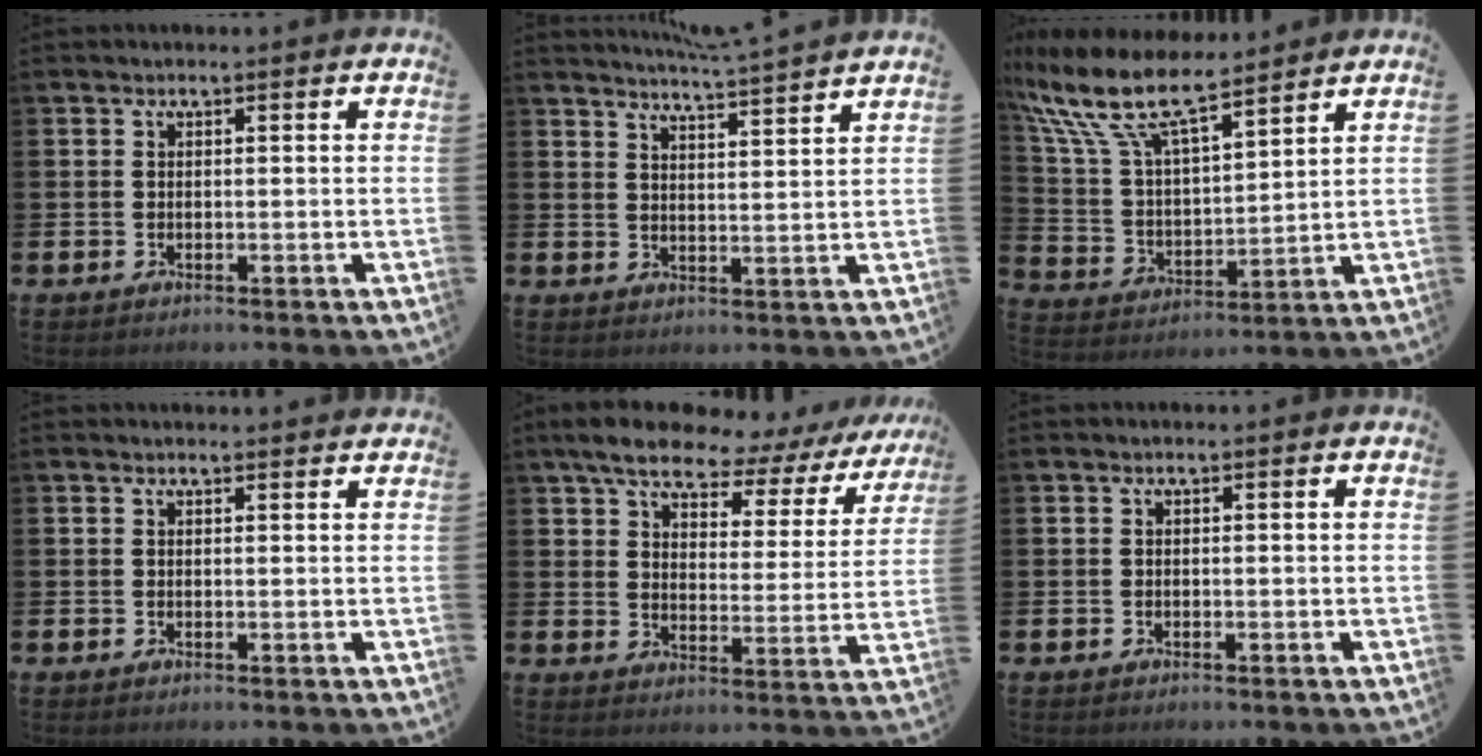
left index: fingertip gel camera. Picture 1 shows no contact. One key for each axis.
{"total": 5.1, "fx": 5.0, "fy": -1.1, "fz": 0.7, "tx": -0.022, "ty": -0.036, "tz": 0.086}
{"total": 11.7, "fx": 9.6, "fy": 2.8, "fz": 6.0, "tx": -0.156, "ty": -0.048, "tz": 0.170}
{"total": 0.9, "fx": 0.9, "fy": 0.0, "fz": 0.1, "tx": 0.009, "ty": -0.006, "tz": 0.014}
{"total": 7.1, "fx": 6.2, "fy": 2.3, "fz": 2.5, "tx": -0.067, "ty": -0.044, "tz": 0.099}
{"total": 0.0}